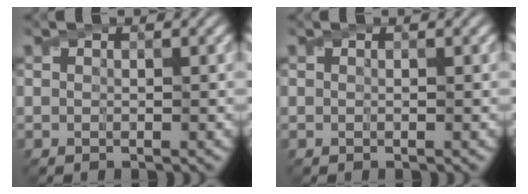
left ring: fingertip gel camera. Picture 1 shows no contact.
{"total": 0.0}